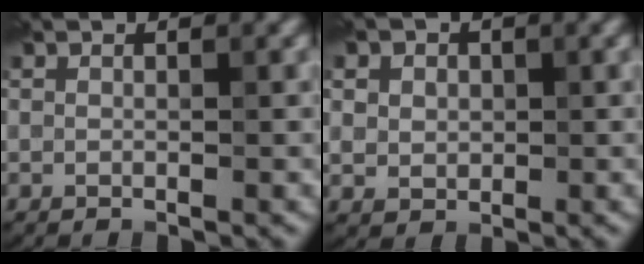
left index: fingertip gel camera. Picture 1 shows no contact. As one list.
[{"total": 4.0, "force": [1.5, 3.2, 1.9], "torque": [-0.040, 0.012, 0.015]}]